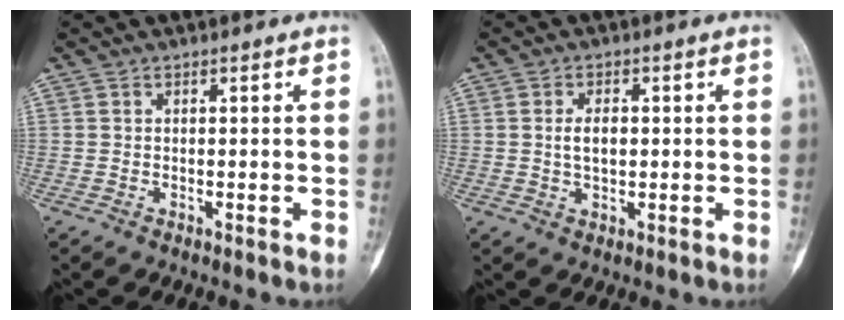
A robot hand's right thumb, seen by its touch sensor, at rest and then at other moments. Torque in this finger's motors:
{"motor_torque": [-0.15, 1.01, 0.25, -0.36, 0.23]}